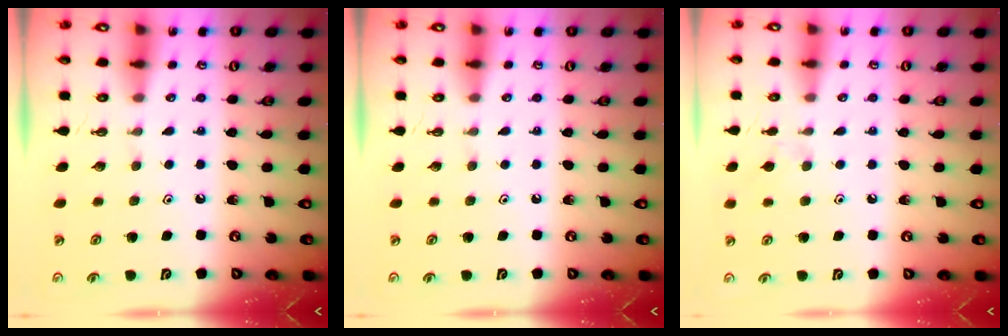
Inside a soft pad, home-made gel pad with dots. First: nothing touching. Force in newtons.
{"total": 0.0}
{"total": 3.8, "press": 3.7, "slide": 0.6}